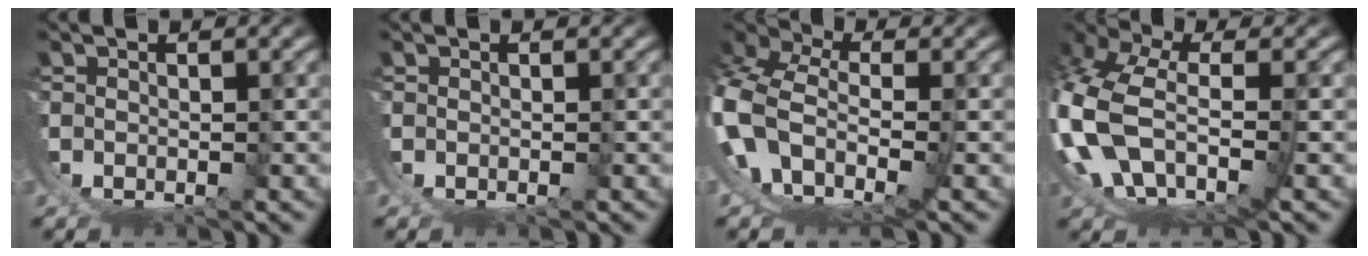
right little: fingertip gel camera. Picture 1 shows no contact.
{"total": 0.0}
{"total": 9.4, "force": [-1.9, 6.9, 6.1], "torque": [-0.168, -0.041, -0.026]}
{"total": 9.5, "force": [-1.5, 6.7, 6.6], "torque": [-0.198, -0.043, -0.013]}